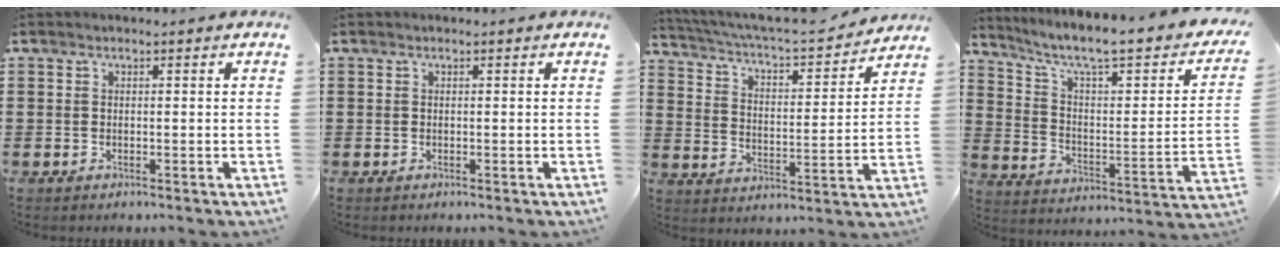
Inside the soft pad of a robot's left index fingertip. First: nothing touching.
{"total": 0.0}
{"total": 4.2, "force": [3.8, 0.0, 1.6], "torque": [-0.053, -0.036, 0.054]}
{"total": 7.2, "force": [5.2, 1.0, 4.9], "torque": [-0.110, -0.042, 0.077]}